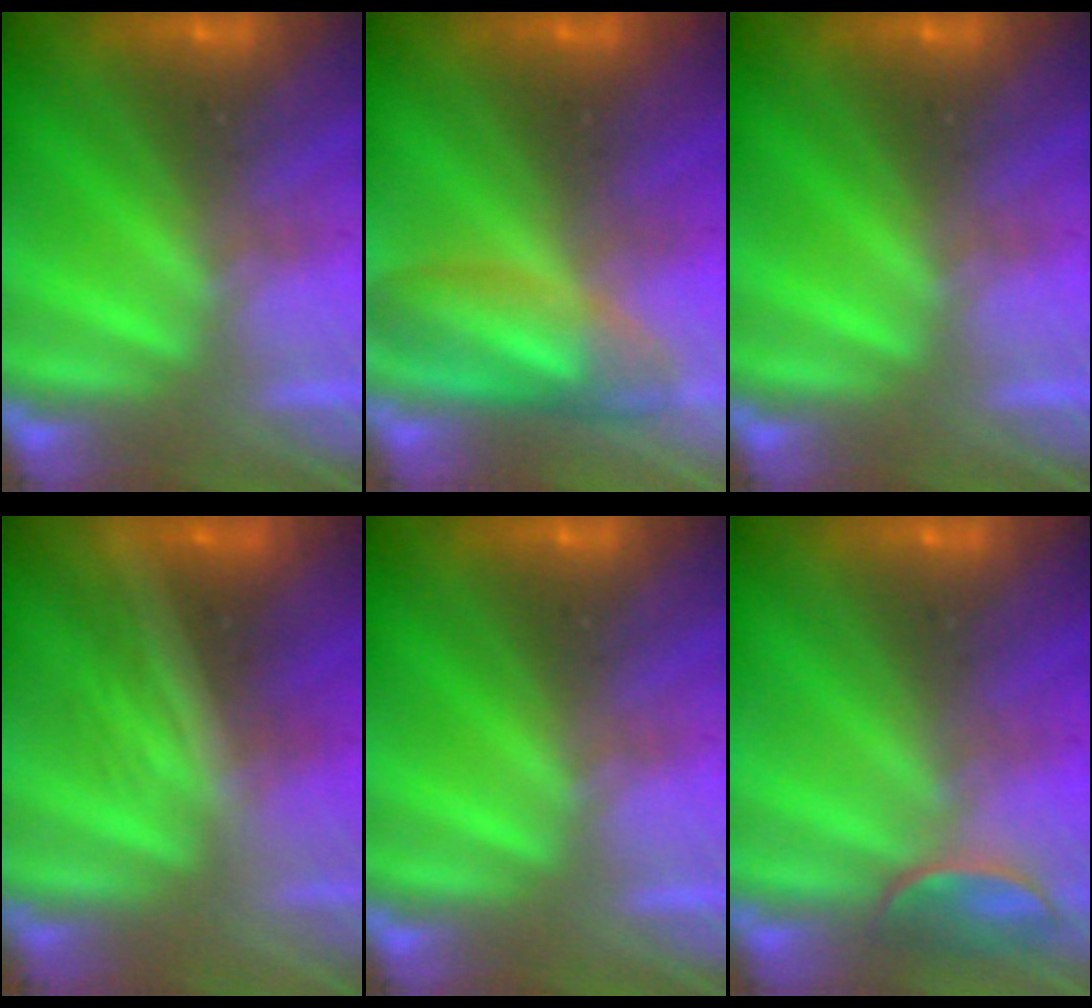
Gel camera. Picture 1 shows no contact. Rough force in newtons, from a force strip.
{"total": 4.6}
{"total": 0.0}
{"total": 1.7}
{"total": 0.0}
{"total": 2.4}